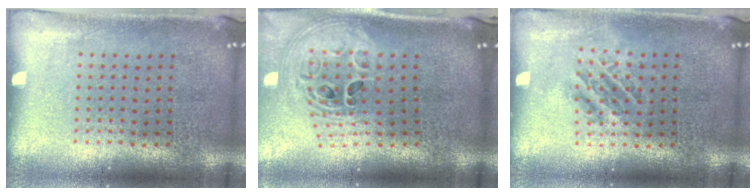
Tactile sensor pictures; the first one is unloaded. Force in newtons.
{"total": 2.1, "press": 1.4, "slide": 1.5}
{"total": 1.2, "press": 1.1, "slide": 0.6}